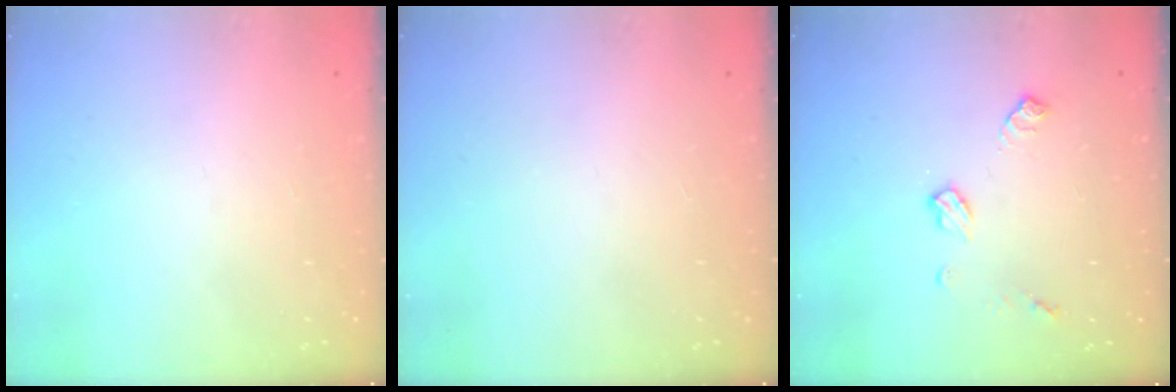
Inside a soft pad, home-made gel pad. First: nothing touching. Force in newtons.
{"total": 0.0}
{"total": 7.7, "press": 7.7, "slide": 0.3}